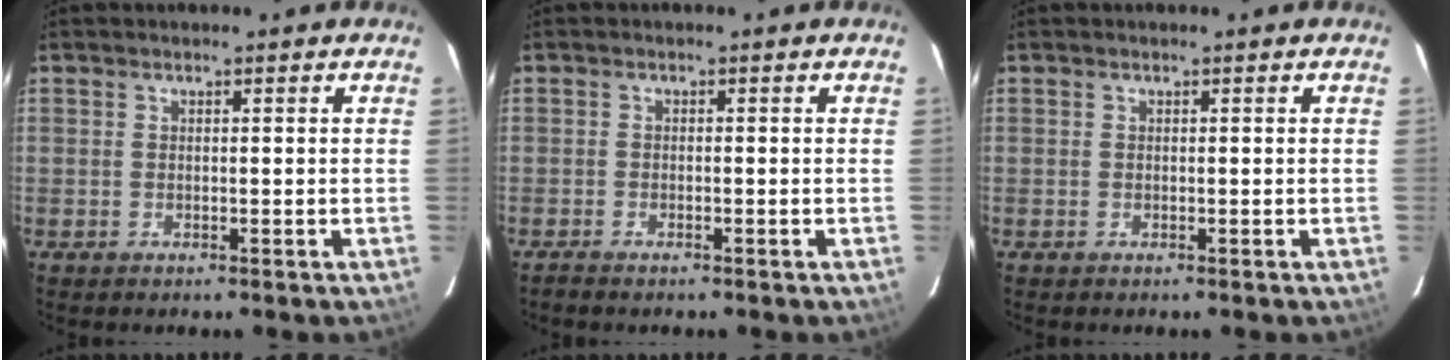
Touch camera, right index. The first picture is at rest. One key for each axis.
{"total": 1.6, "fx": -1.4, "fy": 0.3, "fz": 0.6, "tx": -0.020, "ty": -0.003, "tz": -0.027}
{"total": 0.0}